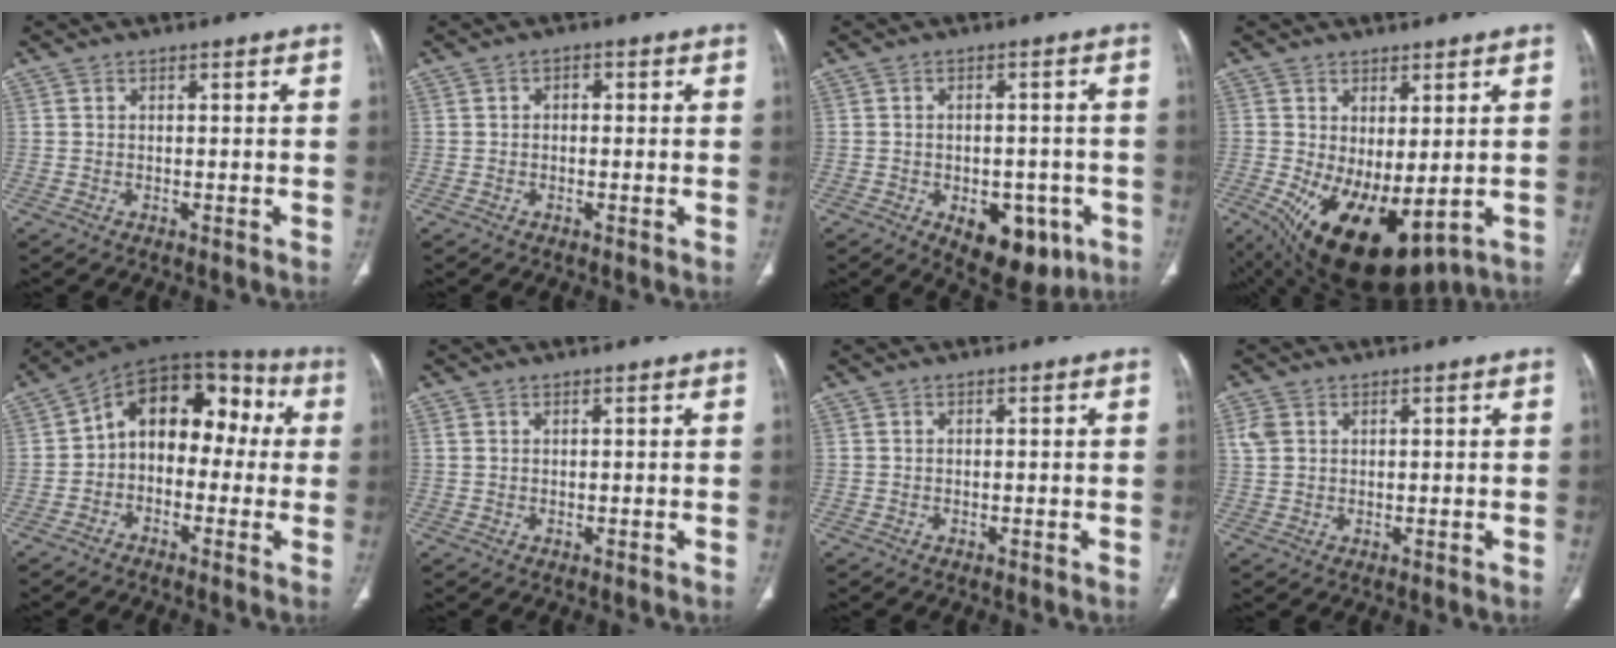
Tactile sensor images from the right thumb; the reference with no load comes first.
{"total": 1.4, "force": [0.1, 1.0, 1.0], "torque": [-0.007, 0.005, -0.004]}
{"total": 11.6, "force": [-4.7, 6.8, 8.2], "torque": [-0.074, 0.013, -0.049]}
{"total": 14.5, "force": [-2.9, 7.1, 12.3], "torque": [-0.207, -0.019, -0.016]}
{"total": 15.2, "force": [0.8, 10.1, 11.3], "torque": [-0.115, 0.059, -0.006]}
{"total": 0.8, "force": [0.5, 0.4, 0.4], "torque": [-0.008, 0.006, 0.013]}
{"total": 0.0}
{"total": 3.0, "force": [1.2, 2.2, 1.6], "torque": [-0.036, 0.003, 0.031]}